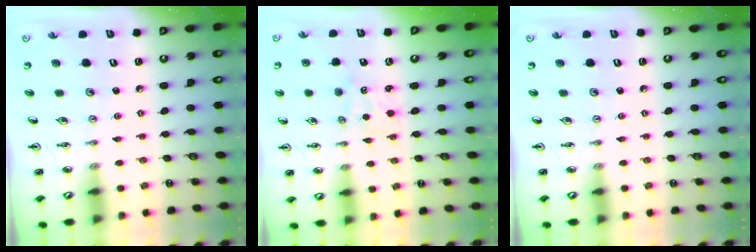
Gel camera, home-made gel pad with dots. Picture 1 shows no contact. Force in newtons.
{"total": 1.0, "press": 0.9, "slide": 0.3}
{"total": 0.0}